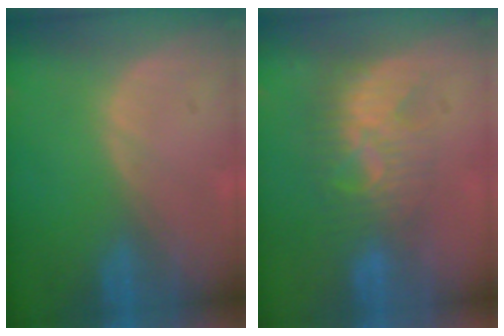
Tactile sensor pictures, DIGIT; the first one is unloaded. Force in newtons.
{"total": 8.1, "press": 7.4, "slide": 3.4}